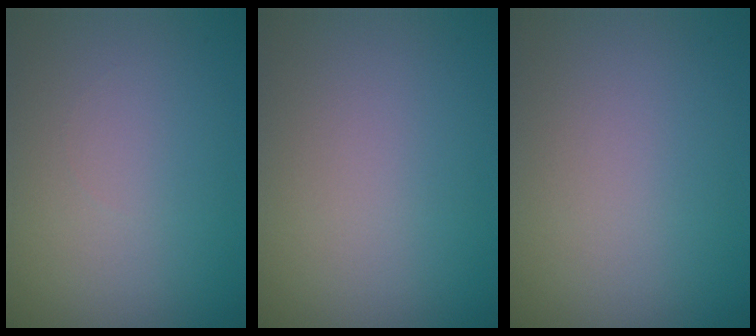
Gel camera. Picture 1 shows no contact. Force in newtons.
{"total": 0.0}
{"total": 0.0}